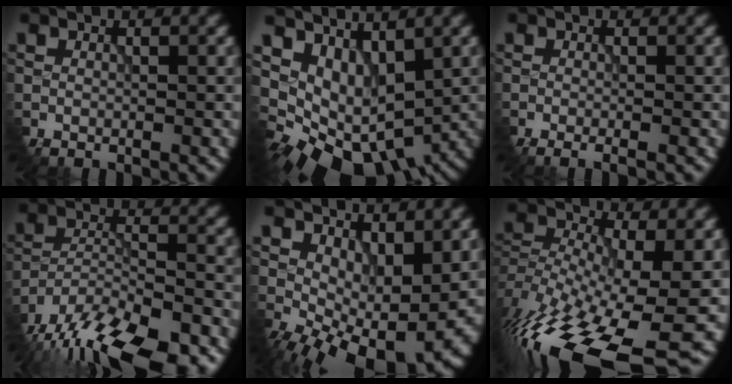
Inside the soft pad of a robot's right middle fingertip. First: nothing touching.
{"total": 6.0, "force": [0.2, 4.6, 3.8], "torque": [-0.044, -0.009, 0.031]}
{"total": 2.0, "force": [-1.1, 0.5, 1.6], "torque": [-0.028, -0.004, -0.015]}
{"total": 15.5, "force": [-13.0, 5.1, 6.6], "torque": [-0.130, -0.021, -0.178]}
{"total": 10.2, "force": [-0.9, 5.8, 8.4], "torque": [-0.118, -0.017, 0.007]}
{"total": 15.8, "force": [-8.7, 6.2, 11.7], "torque": [-0.253, -0.013, -0.132]}